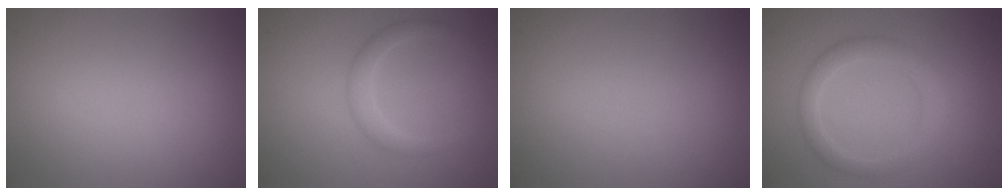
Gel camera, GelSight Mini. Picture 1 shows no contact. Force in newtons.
{"total": 1.7, "press": 1.7, "slide": 0.1}
{"total": 0.0}
{"total": 2.9, "press": 2.8, "slide": 0.1}